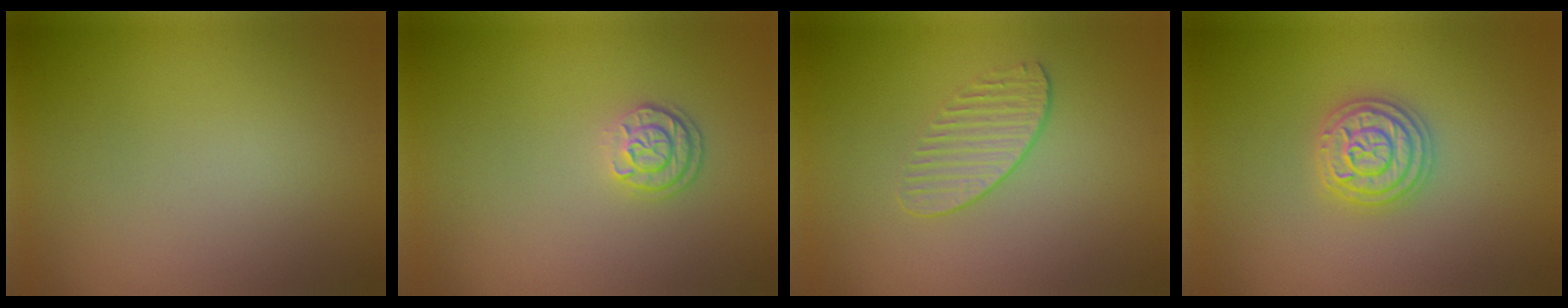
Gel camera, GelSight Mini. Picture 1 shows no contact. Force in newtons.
{"total": 1.8, "press": 1.5, "slide": 0.9}
{"total": 1.8, "press": 1.3, "slide": 1.1}
{"total": 3.5, "press": 3.4, "slide": 0.6}